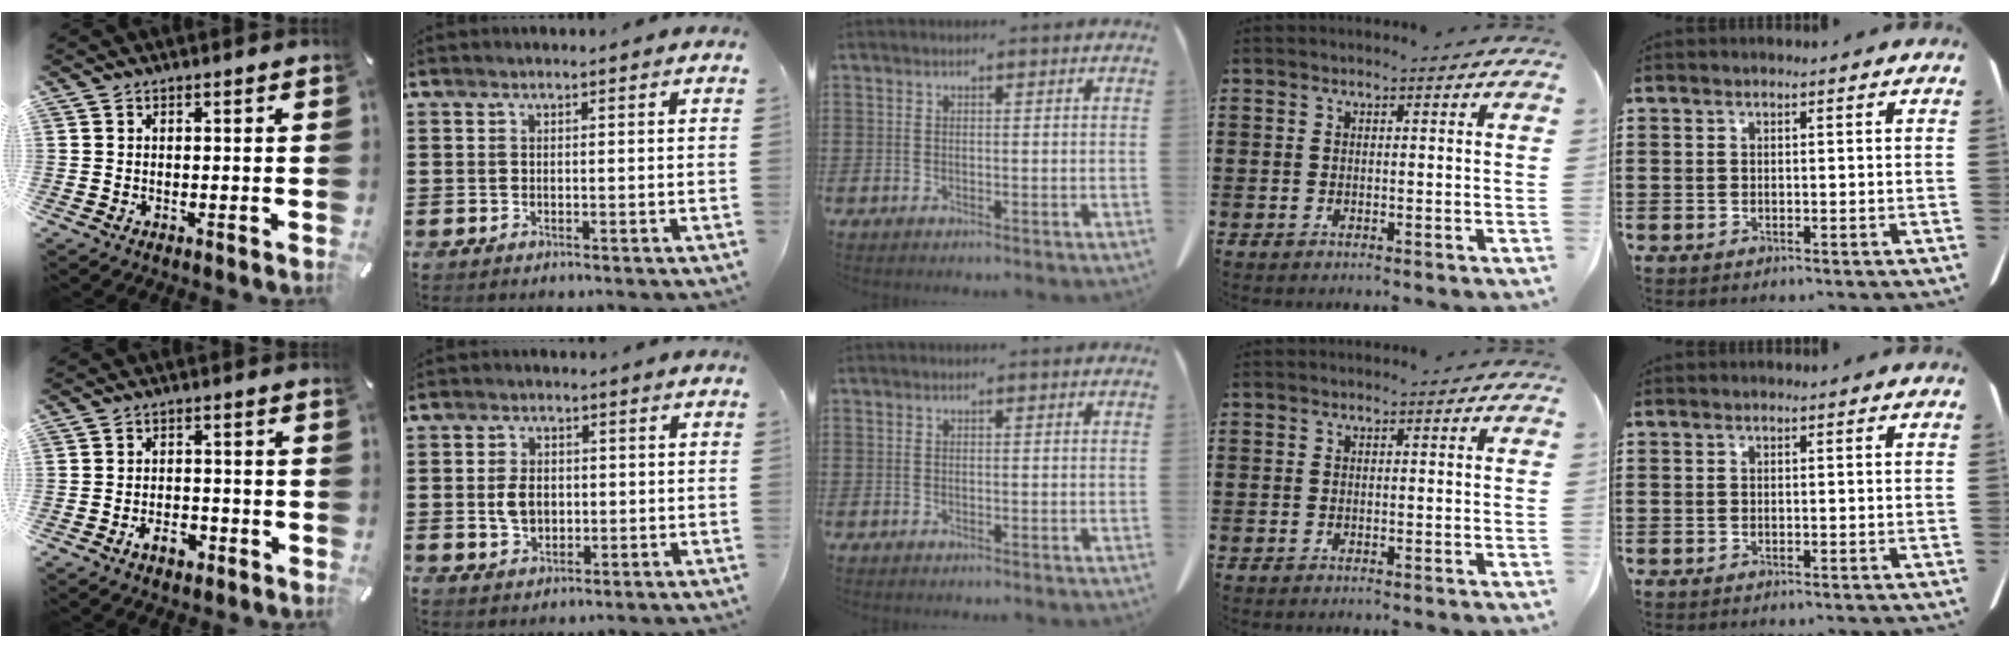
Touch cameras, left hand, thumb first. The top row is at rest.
{"thumb": {"total": 4.9, "force": [-2.9, 2.9, 2.8], "torque": [-0.048, 0.013, -0.051]}, "index": {"total": 4.2, "force": [-0.1, 2.9, 3.1], "torque": [-0.062, 0.003, -0.006]}}